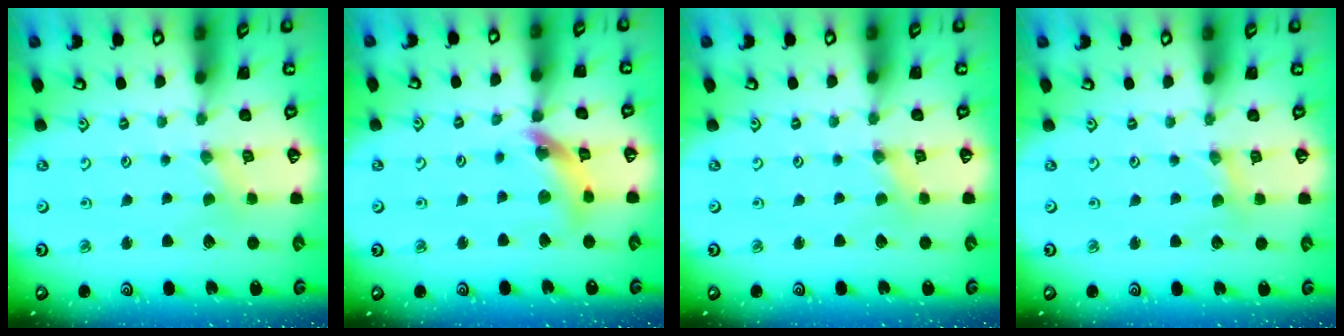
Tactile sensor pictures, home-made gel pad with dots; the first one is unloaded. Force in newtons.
{"total": 12.4, "press": 12.3, "slide": 1.3}
{"total": 0.0}
{"total": 1.7, "press": 1.7, "slide": 0.2}